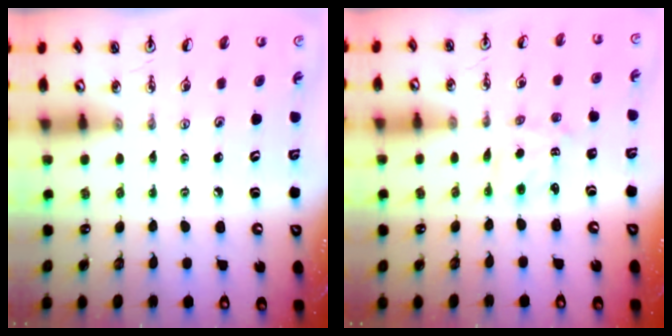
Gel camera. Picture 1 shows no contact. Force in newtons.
{"total": 1.8, "press": 1.7, "slide": 0.3}